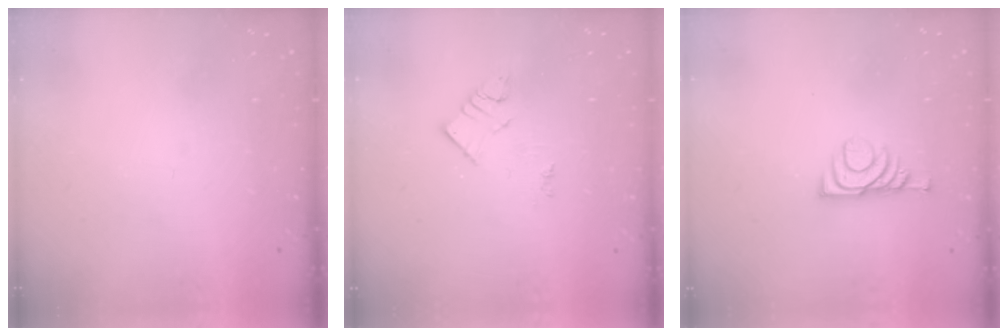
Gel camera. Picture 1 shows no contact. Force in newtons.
{"total": 4.6, "press": 4.6, "slide": 0.3}
{"total": 7.2, "press": 7.1, "slide": 1.1}